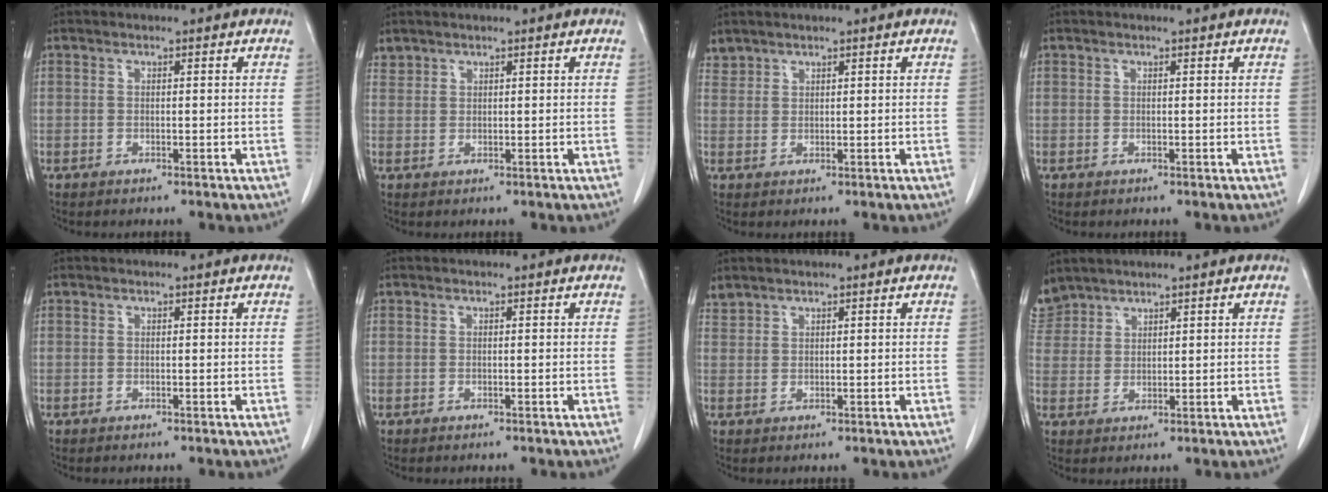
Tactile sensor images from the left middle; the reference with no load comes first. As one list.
[{"total": 1.0, "force": [1.0, 0.4, -0.2], "torque": [0.003, 0.006, 0.020]}, {"total": 1.5, "force": [1.4, 0.5, -0.3], "torque": [0.006, 0.008, 0.029]}, {"total": 0.0}, {"total": 0.0}, {"total": 0.0}, {"total": 1.2, "force": [1.2, 0.2, -0.1], "torque": [-0.004, 0.009, 0.030]}, {"total": 4.9, "force": [4.4, 2.3, 0.0], "torque": [-0.005, 0.013, 0.097]}]